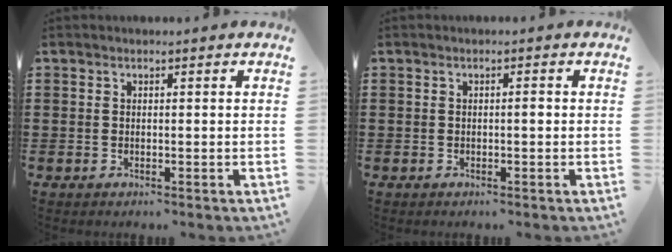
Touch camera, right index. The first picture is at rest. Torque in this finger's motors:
{"motor_torque": [0.46, -0.16, 0.00, 0.00]}